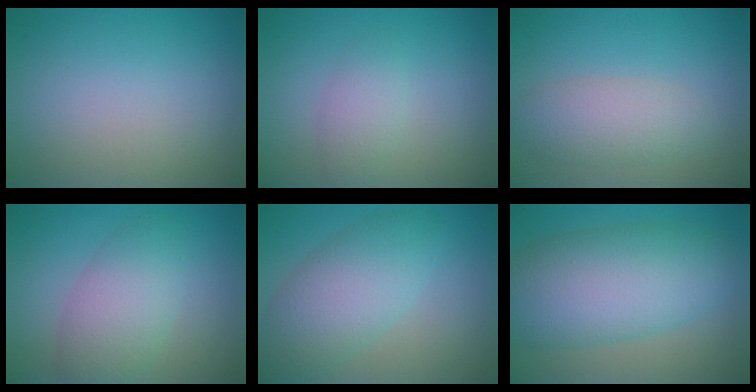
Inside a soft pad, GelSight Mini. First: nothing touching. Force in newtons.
{"total": 1.9, "press": 1.9, "slide": 0.1}
{"total": 3.5, "press": 3.5, "slide": 0.1}
{"total": 4.7, "press": 4.7, "slide": 0.1}
{"total": 5.9, "press": 5.9, "slide": 0.2}
{"total": 9.5, "press": 9.5, "slide": 0.1}